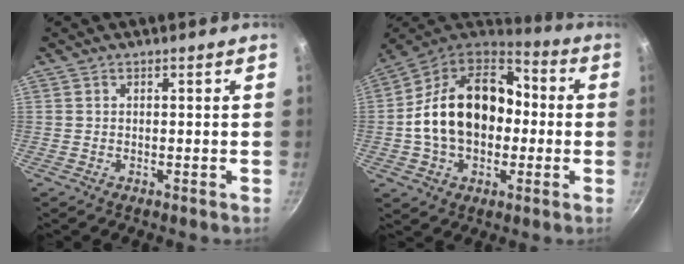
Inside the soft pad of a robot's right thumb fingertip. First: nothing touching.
{"total": 21.7, "force": [-0.4, 15.3, 15.4], "torque": [-0.240, 0.050, -0.013]}